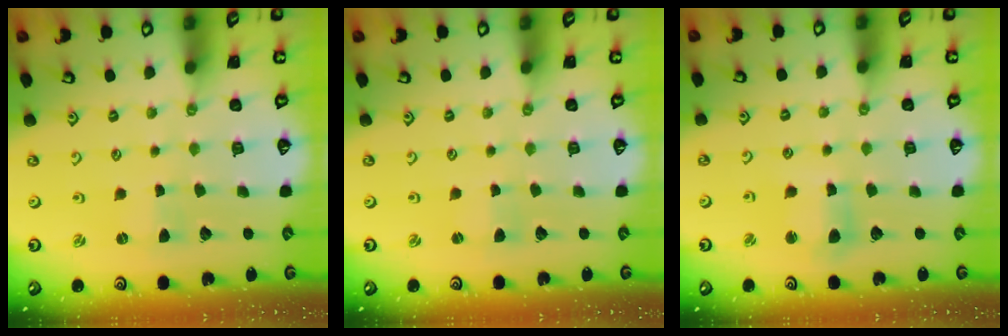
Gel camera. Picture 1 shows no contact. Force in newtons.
{"total": 1.0, "press": 1.0, "slide": 0.2}
{"total": 5.9, "press": 5.9, "slide": 0.9}